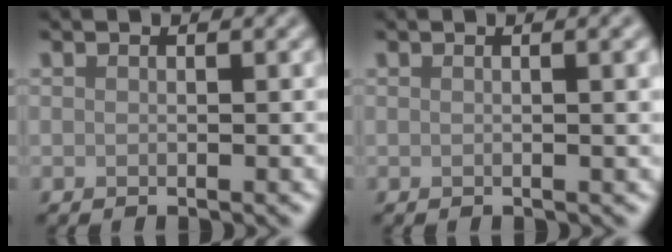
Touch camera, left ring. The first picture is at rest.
{"total": 3.0, "force": [0.5, 1.1, 2.7], "torque": [-0.020, 0.007, -0.001]}